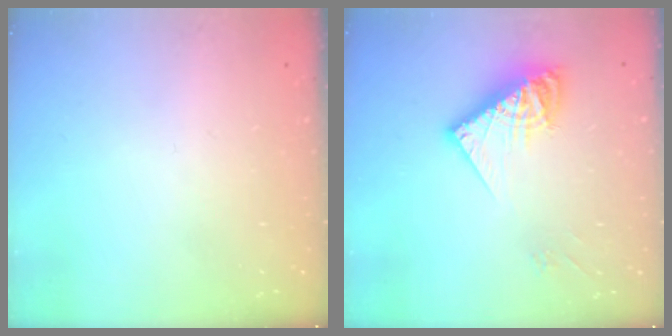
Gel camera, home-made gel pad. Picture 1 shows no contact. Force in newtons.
{"total": 10.9, "press": 10.9, "slide": 0.4}